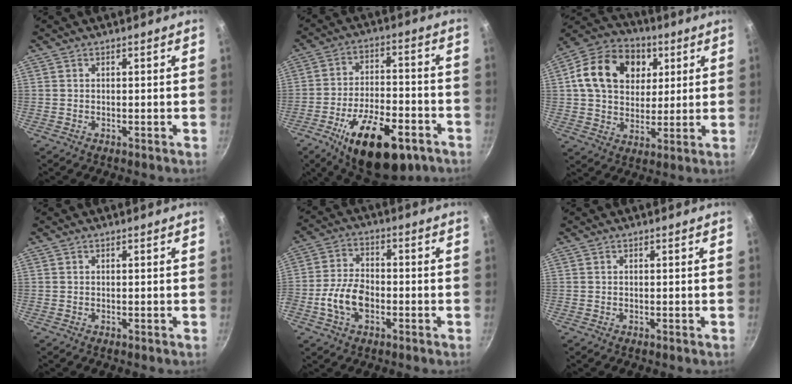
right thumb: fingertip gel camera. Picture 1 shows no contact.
{"total": 20.0, "force": [-10.3, 9.2, 14.6], "torque": [-0.208, 0.042, -0.153]}
{"total": 17.9, "force": [4.9, 13.7, 10.4], "torque": [-0.155, 0.009, 0.072]}
{"total": 0.0}
{"total": 8.9, "force": [-2.8, 5.4, 6.6], "torque": [-0.116, 0.027, -0.060]}
{"total": 0.0}